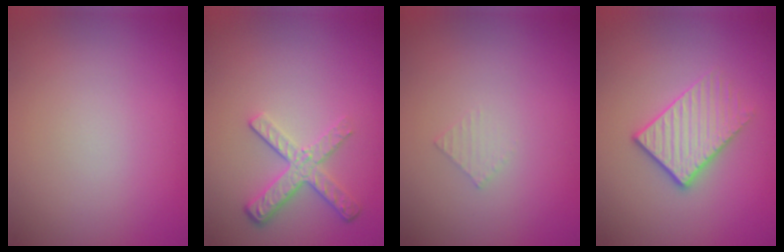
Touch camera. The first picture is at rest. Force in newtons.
{"total": 3.0, "press": 2.3, "slide": 1.9}
{"total": 0.8, "press": 0.8, "slide": 0.1}
{"total": 2.9, "press": 2.6, "slide": 1.2}